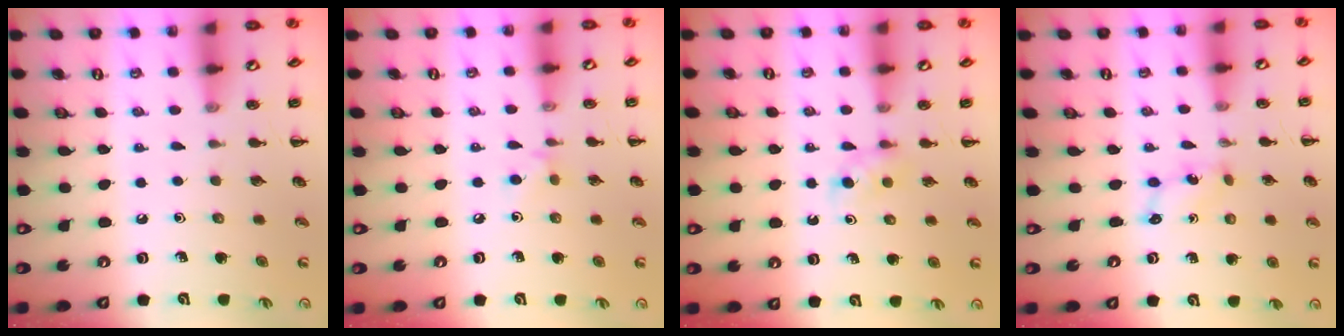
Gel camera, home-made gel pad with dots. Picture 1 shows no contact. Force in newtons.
{"total": 4.6, "press": 4.3, "slide": 1.7}
{"total": 2.9, "press": 2.7, "slide": 1.1}
{"total": 2.5, "press": 2.4, "slide": 0.7}